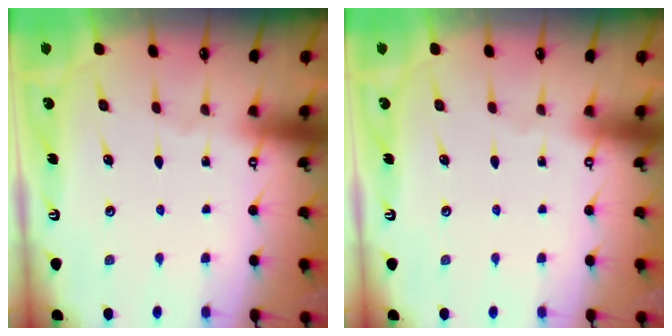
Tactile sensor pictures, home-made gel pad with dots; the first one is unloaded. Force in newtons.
{"total": 0.0}